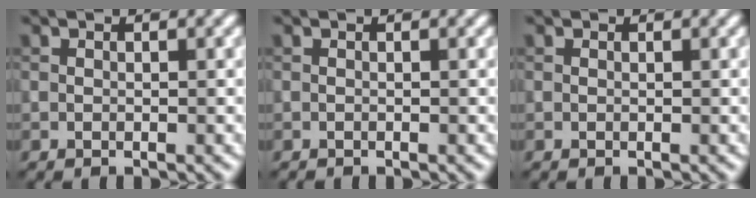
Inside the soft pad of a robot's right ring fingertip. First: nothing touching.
{"total": 0.0}
{"total": 0.0}